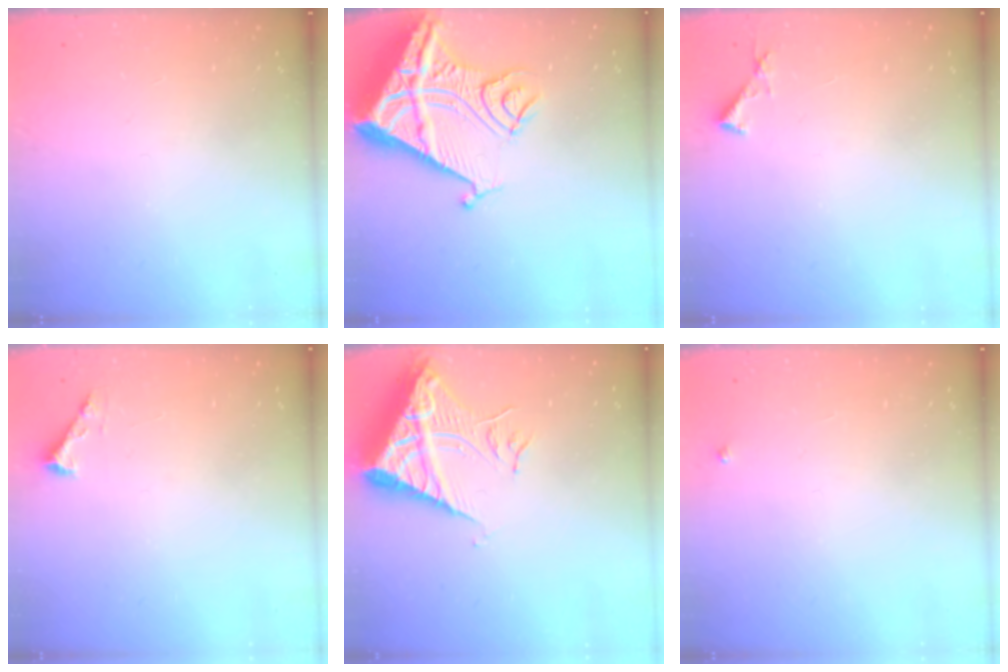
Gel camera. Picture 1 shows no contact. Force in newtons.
{"total": 20.1, "press": 19.9, "slide": 2.1}
{"total": 3.8, "press": 3.8, "slide": 0.3}
{"total": 2.3, "press": 2.3, "slide": 0.3}
{"total": 11.6, "press": 11.5, "slide": 1.1}
{"total": 2.7, "press": 2.7, "slide": 0.3}